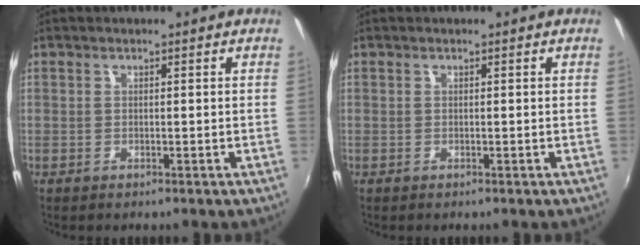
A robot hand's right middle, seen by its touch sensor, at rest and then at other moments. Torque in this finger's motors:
{"motor_torque": [0.00, 0.00, 0.00, 0.00]}